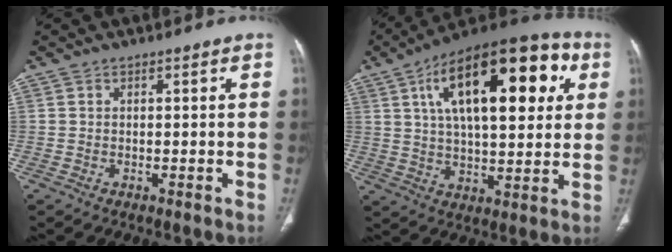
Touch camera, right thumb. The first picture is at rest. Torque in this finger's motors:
{"motor_torque": [0.29, 4.72, 2.03, 0.12, 0.55]}